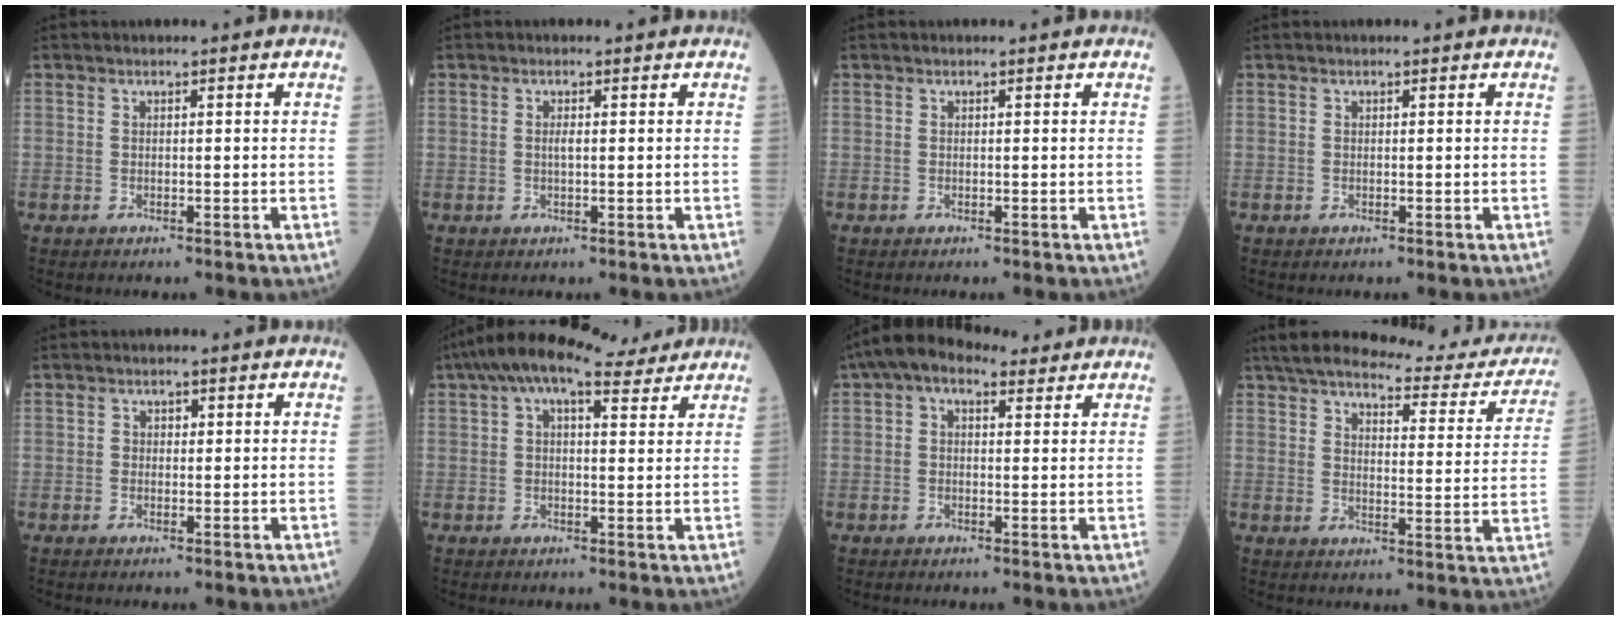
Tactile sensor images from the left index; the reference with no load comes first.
{"total": 1.0, "force": [0.1, 0.2, 1.0], "torque": [-0.022, 0.000, 0.001]}
{"total": 0.0}
{"total": 0.0}
{"total": 1.0, "force": [0.2, 0.8, 0.6], "torque": [-0.009, 0.004, 0.001]}
{"total": 10.4, "force": [8.1, 3.0, 5.8], "torque": [-0.105, 0.046, 0.119]}
{"total": 6.9, "force": [4.3, 3.6, 4.0], "torque": [-0.077, 0.045, 0.069]}
{"total": 21.9, "force": [19.7, 4.1, 8.5], "torque": [-0.114, -0.034, 0.236]}